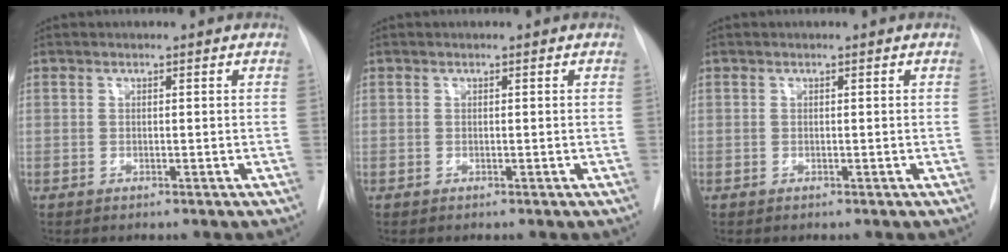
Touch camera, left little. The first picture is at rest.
{"total": 0.0}
{"total": 0.0}